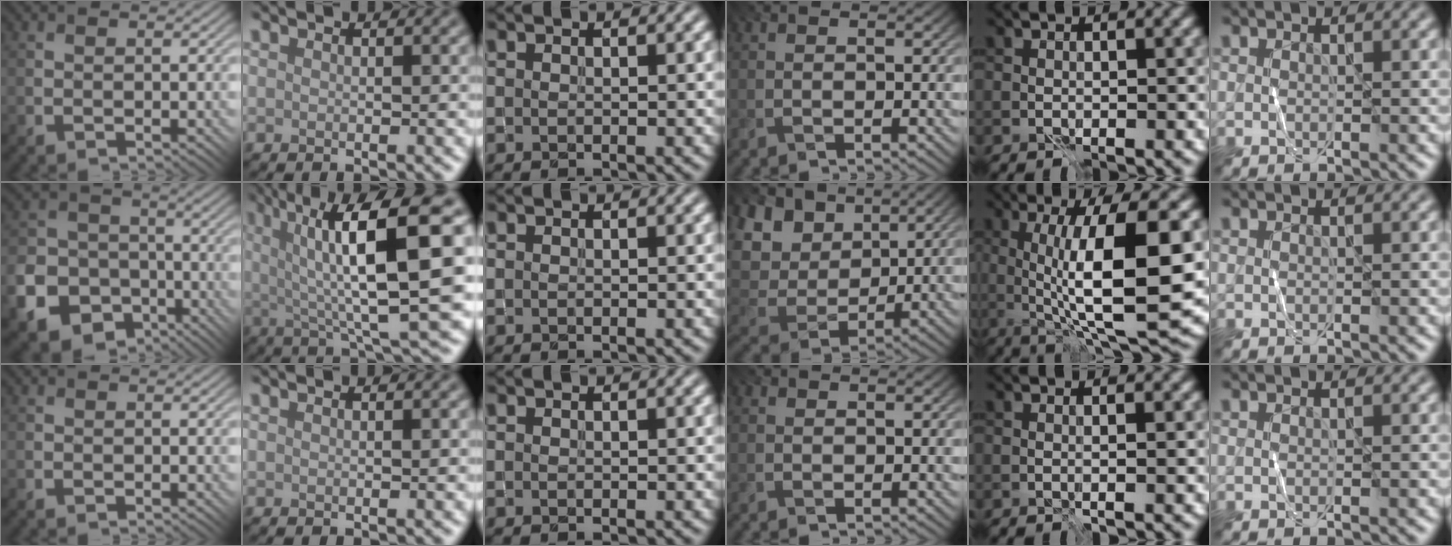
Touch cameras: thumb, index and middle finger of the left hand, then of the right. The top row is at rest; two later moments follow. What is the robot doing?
{"motion": "fold", "object": "shorts"}